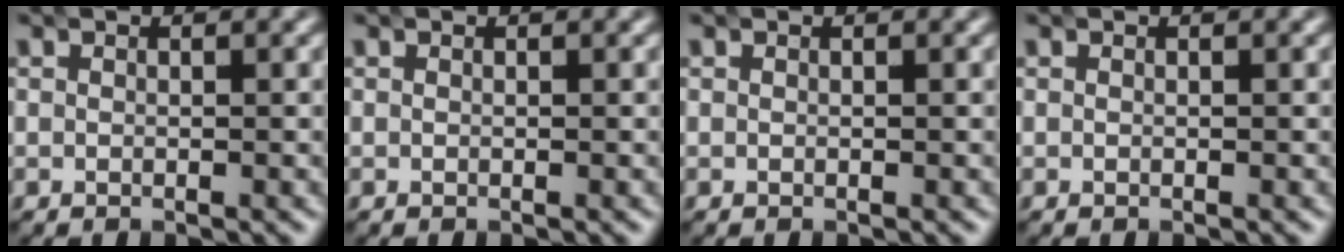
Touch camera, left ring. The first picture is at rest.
{"total": 0.0}
{"total": 0.0}
{"total": 0.0}